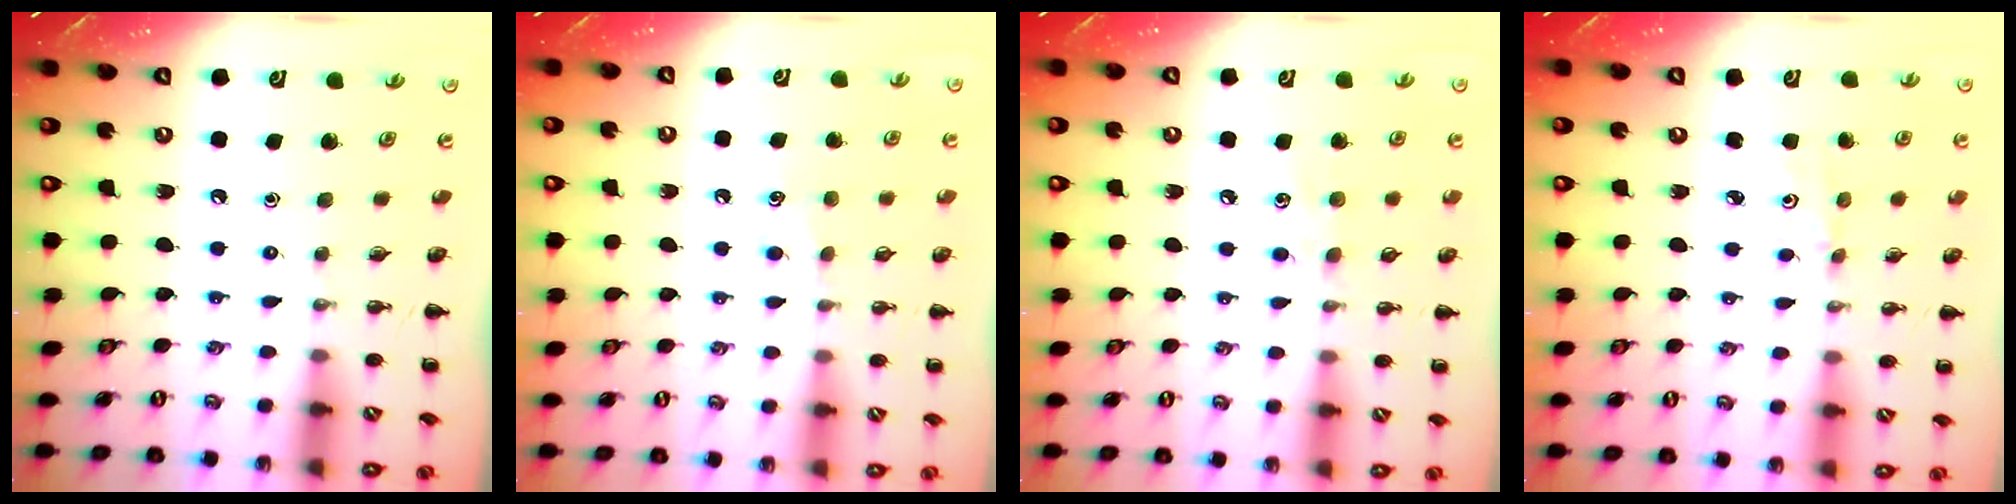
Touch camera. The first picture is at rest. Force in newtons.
{"total": 4.9, "press": 4.7, "slide": 1.4}
{"total": 5.8, "press": 5.6, "slide": 1.6}
{"total": 2.9, "press": 2.8, "slide": 0.8}